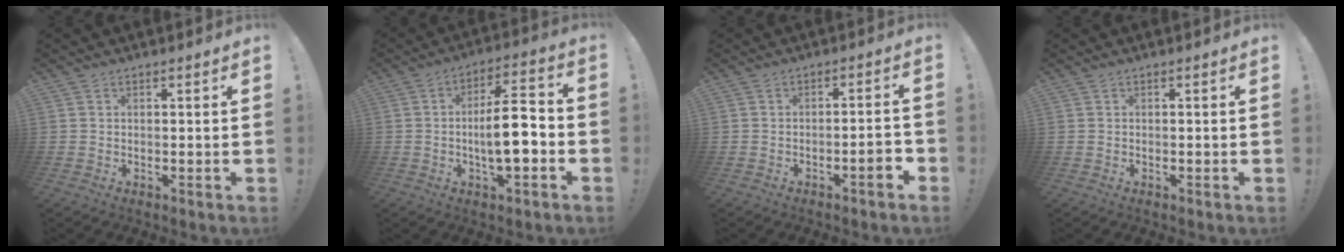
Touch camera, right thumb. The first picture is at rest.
{"total": 12.7, "force": [-2.5, 3.9, 11.9], "torque": [-0.203, 0.011, -0.050]}
{"total": 5.4, "force": [-2.6, 1.1, 4.7], "torque": [-0.065, 0.009, -0.042]}
{"total": 0.0}